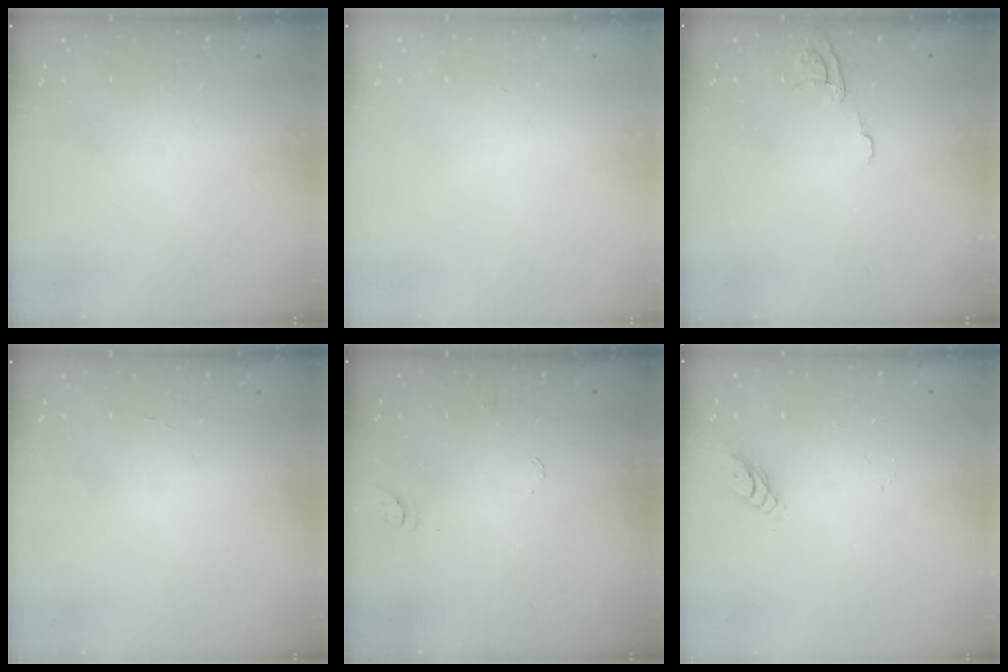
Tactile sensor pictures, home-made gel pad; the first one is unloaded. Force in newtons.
{"total": 0.0}
{"total": 6.5, "press": 6.5, "slide": 0.5}
{"total": 1.1, "press": 1.1, "slide": 0.2}
{"total": 6.3, "press": 6.3, "slide": 0.5}
{"total": 3.7, "press": 3.7, "slide": 0.4}